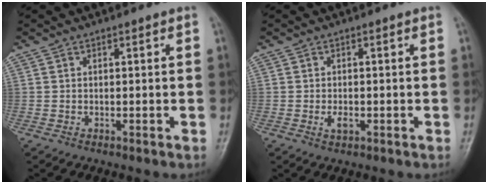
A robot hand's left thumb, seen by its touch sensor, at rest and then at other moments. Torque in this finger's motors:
{"motor_torque": [-0.04, 0.07, 0.06, 0.01, 0.00]}